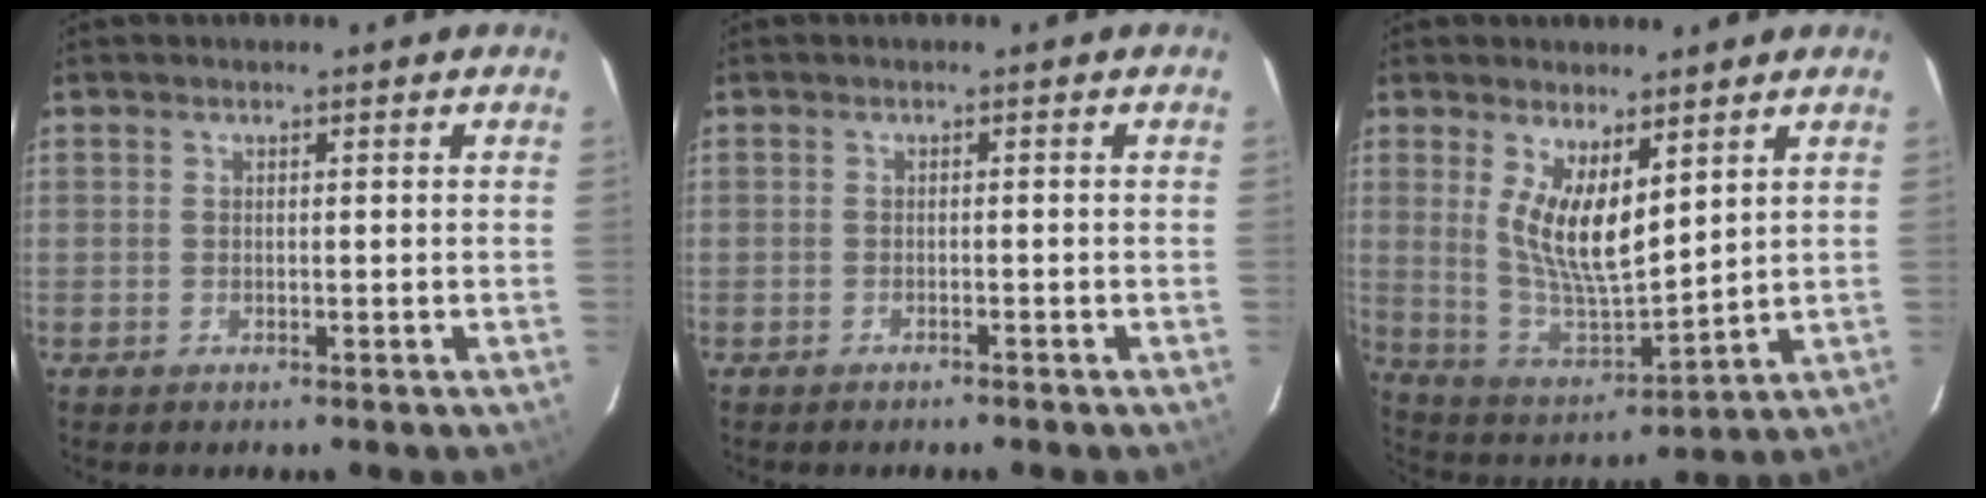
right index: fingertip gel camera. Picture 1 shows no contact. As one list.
[{"total": 1.1, "force": [-1.1, 0.2, 0.3], "torque": [-0.011, 0.002, -0.016]}, {"total": 11.5, "force": [4.9, 4.1, 9.5], "torque": [-0.180, -0.014, 0.105]}]